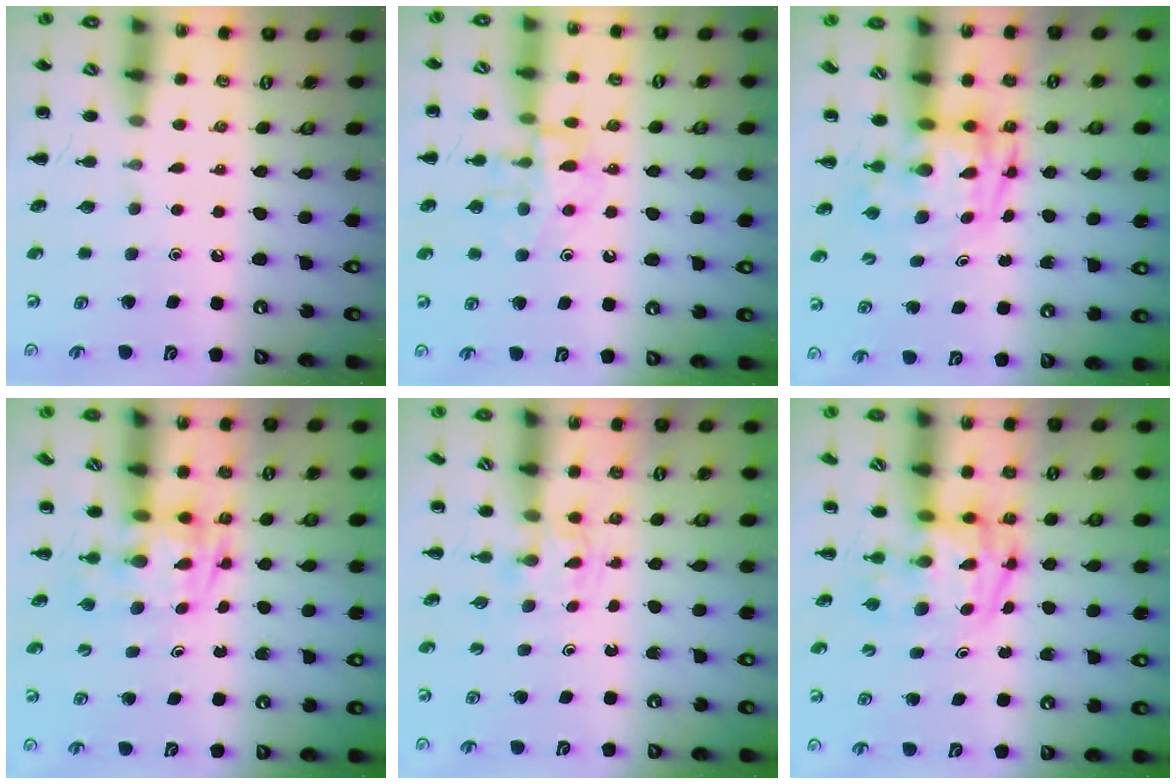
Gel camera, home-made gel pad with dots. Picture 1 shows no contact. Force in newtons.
{"total": 13.1, "press": 13.1, "slide": 1.1}
{"total": 3.3, "press": 3.3, "slide": 0.7}
{"total": 2.8, "press": 2.7, "slide": 0.7}
{"total": 1.7, "press": 1.4, "slide": 0.9}
{"total": 3.8, "press": 3.7, "slide": 0.7}